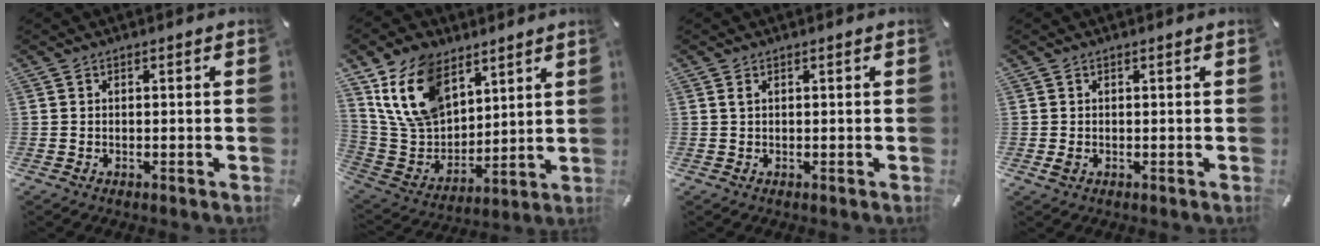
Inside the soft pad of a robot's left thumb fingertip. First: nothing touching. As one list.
[{"total": 17.0, "force": [9.7, 11.4, 8.2], "torque": [-0.197, -0.037, 0.187]}, {"total": 0.7, "force": [0.3, 0.2, 0.6], "torque": [-0.011, 0.002, 0.004]}, {"total": 0.9, "force": [0.0, 0.6, 0.7], "torque": [-0.005, -0.002, -0.002]}]